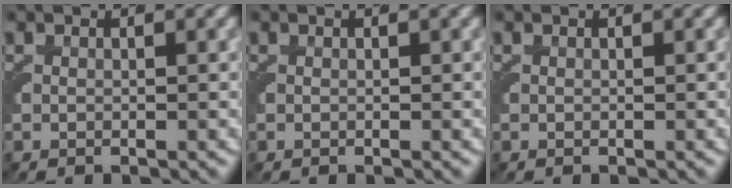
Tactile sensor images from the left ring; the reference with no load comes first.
{"total": 0.0}
{"total": 0.0}